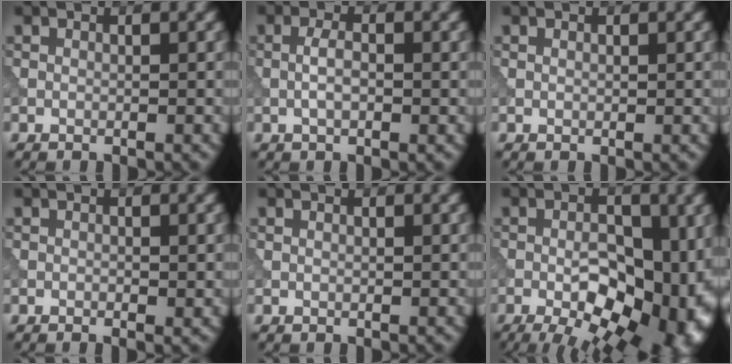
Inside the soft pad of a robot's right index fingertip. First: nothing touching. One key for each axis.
{"total": 2.1, "fx": -0.3, "fy": 0.8, "fz": 1.9, "tx": -0.038, "ty": 0.000, "tz": -0.008}
{"total": 0.0}
{"total": 0.7, "fx": -0.1, "fy": 0.3, "fz": 0.6, "tx": -0.006, "ty": -0.004, "tz": -0.002}
{"total": 0.0}
{"total": 17.2, "fx": -5.5, "fy": 8.4, "fz": 14.0, "tx": -0.149, "ty": -0.003, "tz": -0.070}